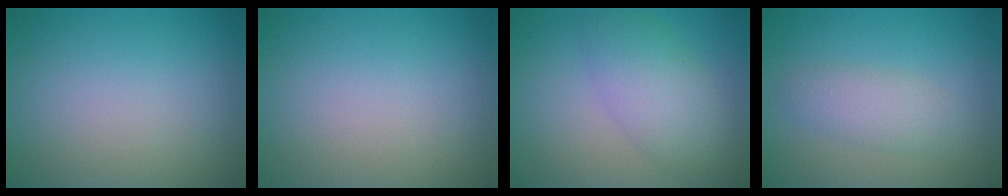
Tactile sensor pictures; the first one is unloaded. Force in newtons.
{"total": 0.0}
{"total": 4.6, "press": 4.6, "slide": 0.3}
{"total": 2.5, "press": 2.5, "slide": 0.1}